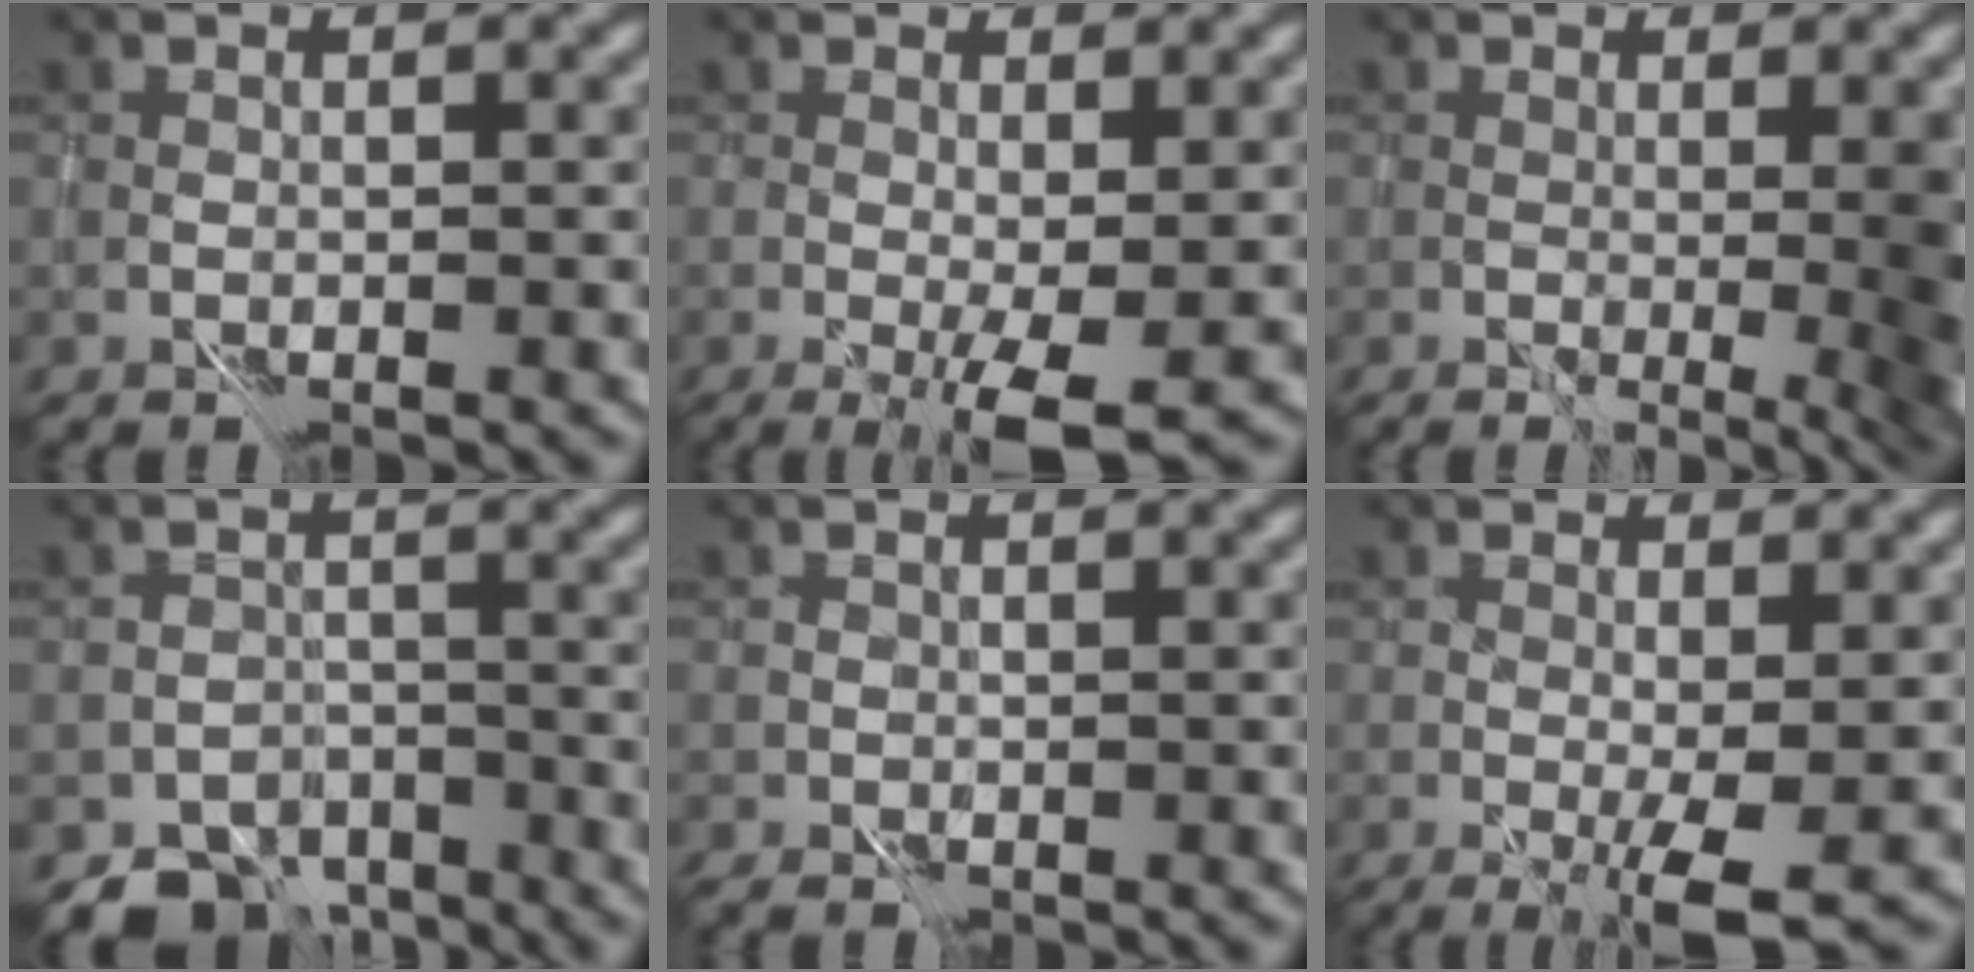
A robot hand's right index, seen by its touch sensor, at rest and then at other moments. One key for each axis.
{"total": 3.4, "fx": 0.1, "fy": 0.4, "fz": 3.4, "tx": -0.063, "ty": -0.003, "tz": 0.003}
{"total": 7.3, "fx": 0.5, "fy": 2.6, "fz": 6.8, "tx": -0.049, "ty": 0.000, "tz": 0.023}
{"total": 5.2, "fx": -4.1, "fy": 2.9, "fz": 1.3, "tx": -0.004, "ty": -0.003, "tz": -0.062}
{"total": 1.0, "fx": -0.6, "fy": 0.5, "fz": 0.5, "tx": -0.008, "ty": 0.000, "tz": -0.009}
{"total": 3.2, "fx": 0.2, "fy": 0.2, "fz": 3.2, "tx": -0.058, "ty": -0.002, "tz": 0.006}